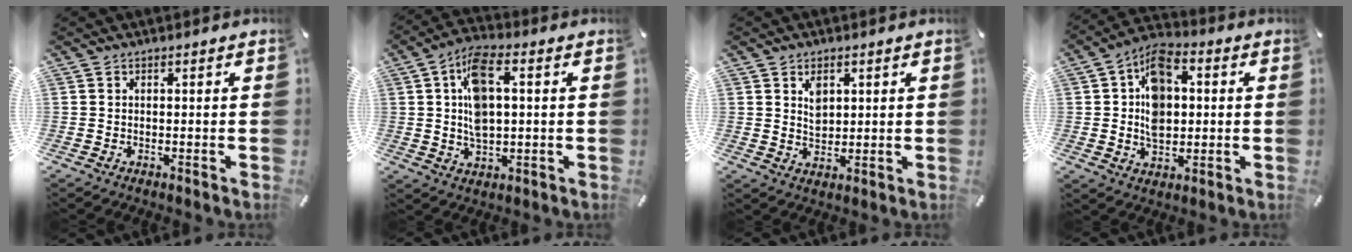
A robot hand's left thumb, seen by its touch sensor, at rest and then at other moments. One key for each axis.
{"total": 10.8, "fx": 1.4, "fy": 5.5, "fz": 9.3, "tx": -0.184, "ty": 0.004, "tz": 0.025}
{"total": 4.2, "fx": 1.8, "fy": 3.2, "fz": 2.1, "tx": -0.025, "ty": -0.005, "tz": 0.029}
{"total": 11.5, "fx": 1.4, "fy": 8.3, "fz": 7.9, "tx": -0.135, "ty": 0.007, "tz": 0.027}